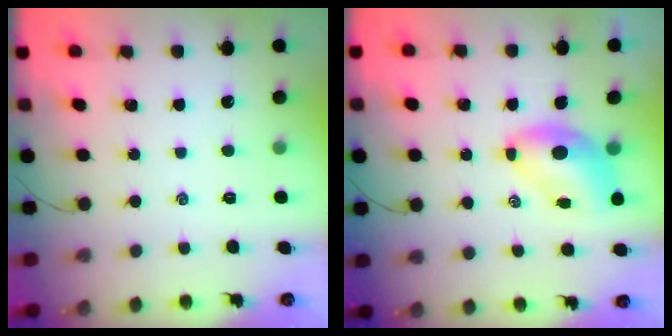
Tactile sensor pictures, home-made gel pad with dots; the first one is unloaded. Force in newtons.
{"total": 7.0, "press": 6.8, "slide": 1.4}